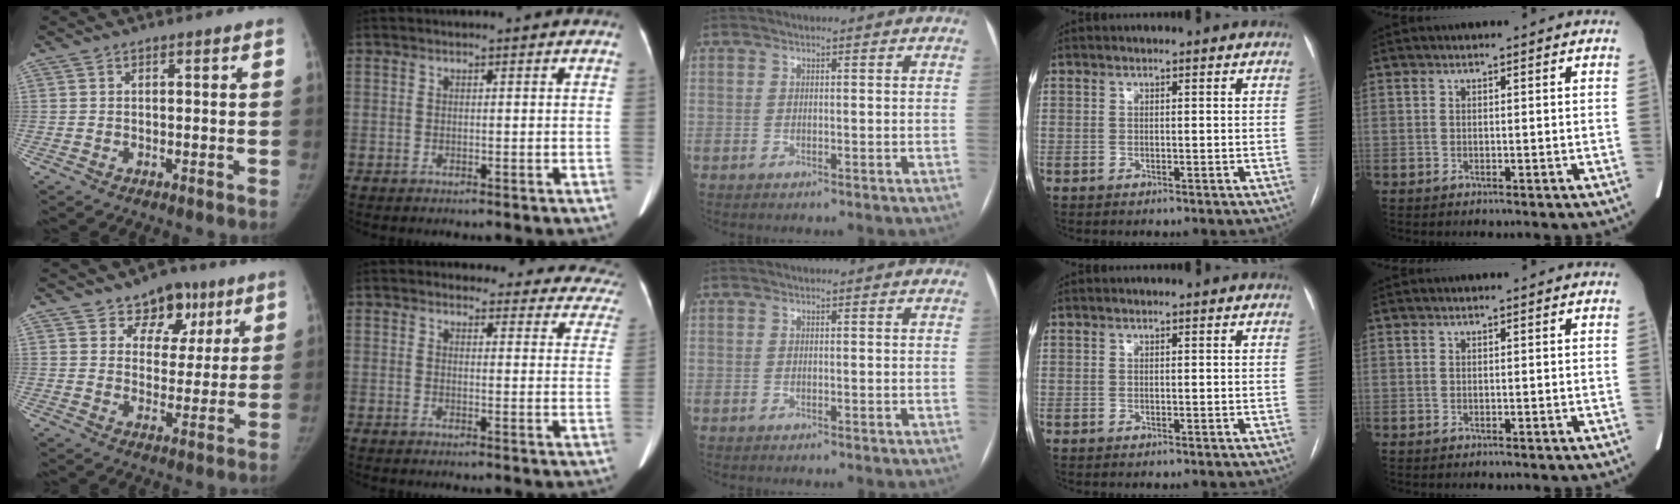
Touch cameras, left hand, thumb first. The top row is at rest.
{"thumb": {"total": 9.4, "force": [5.6, 6.7, 3.5], "torque": [-0.005, -0.022, 0.084]}, "index": {"total": 17.8, "force": [16.8, 5.7, 2.2], "torque": [0.019, -0.058, 0.153]}}